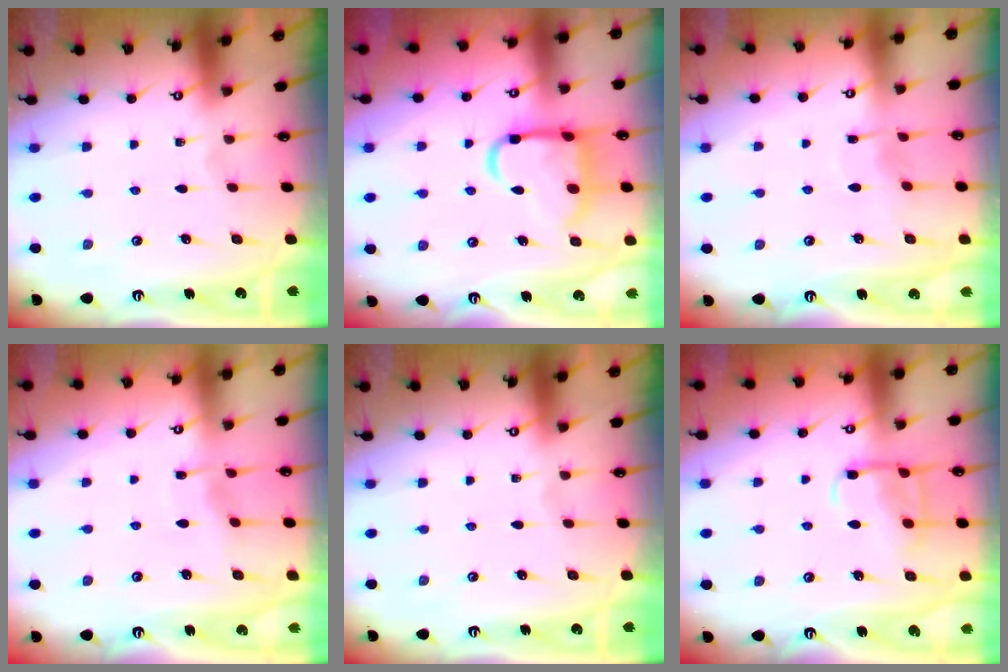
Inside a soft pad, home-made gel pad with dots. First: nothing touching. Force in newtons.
{"total": 14.1, "press": 14.1, "slide": 1.6}
{"total": 4.6, "press": 4.6, "slide": 0.4}
{"total": 4.1, "press": 4.1, "slide": 0.5}
{"total": 0.0}
{"total": 10.2, "press": 10.2, "slide": 1.0}